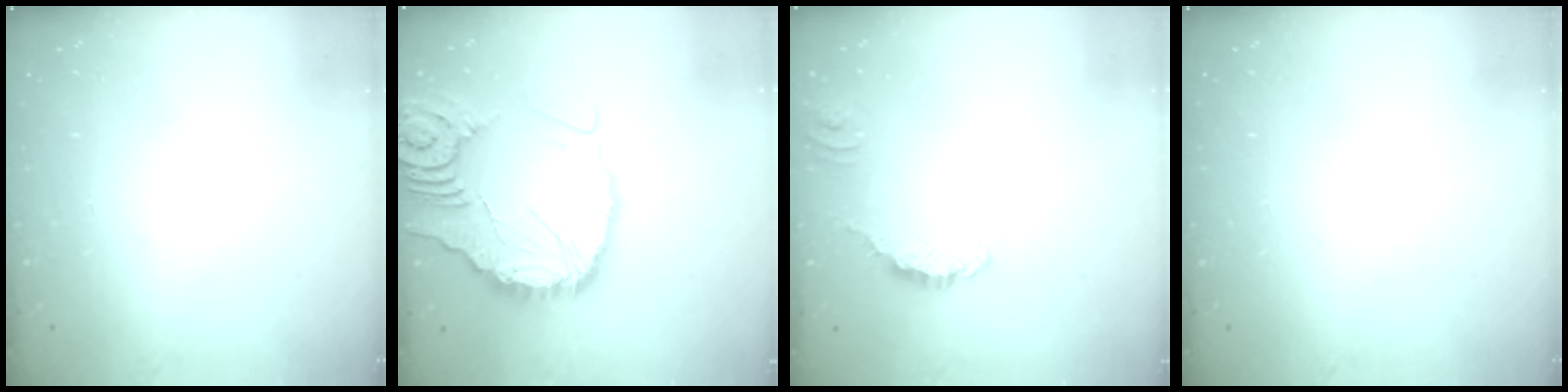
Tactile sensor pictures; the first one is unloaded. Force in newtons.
{"total": 15.8, "press": 15.7, "slide": 2.0}
{"total": 0.5, "press": 0.5, "slide": 0.2}
{"total": 0.0}